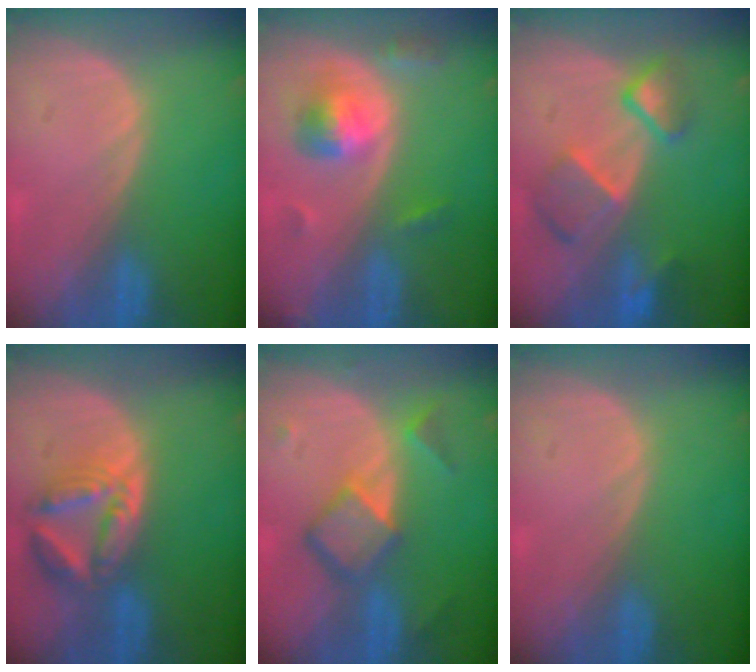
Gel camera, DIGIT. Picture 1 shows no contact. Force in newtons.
{"total": 5.6, "press": 5.2, "slide": 1.9}
{"total": 7.7, "press": 6.7, "slide": 3.9}
{"total": 8.0, "press": 7.0, "slide": 3.8}
{"total": 6.9, "press": 6.0, "slide": 3.5}
{"total": 0.0}